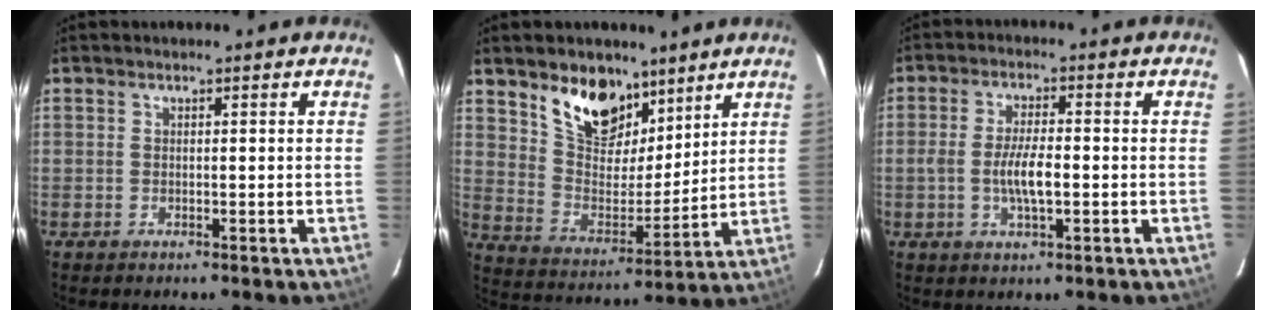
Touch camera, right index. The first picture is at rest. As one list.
[{"total": 13.8, "force": [9.2, 7.4, 7.1], "torque": [-0.130, 0.000, 0.171]}, {"total": 6.0, "force": [-1.0, 1.7, 5.7], "torque": [-0.113, 0.000, -0.018]}]